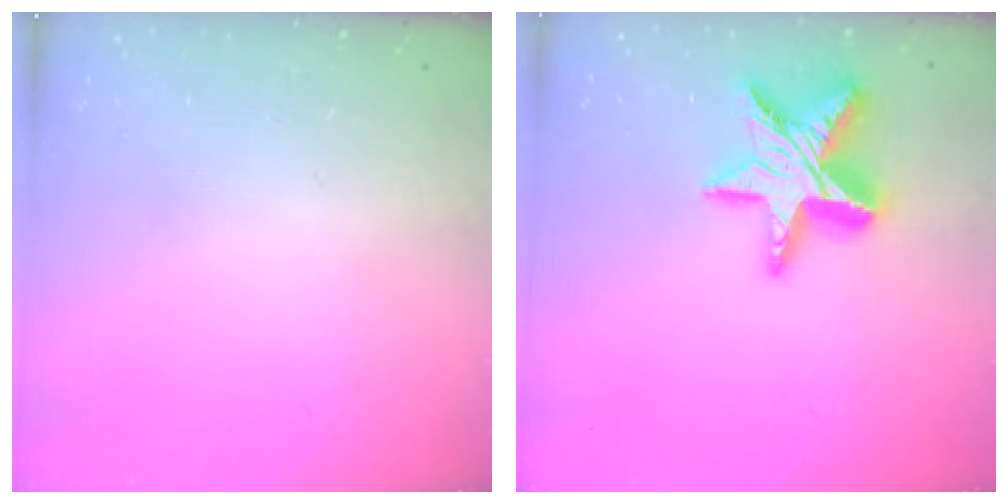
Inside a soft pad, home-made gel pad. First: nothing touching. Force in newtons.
{"total": 17.6, "press": 17.5, "slide": 1.6}